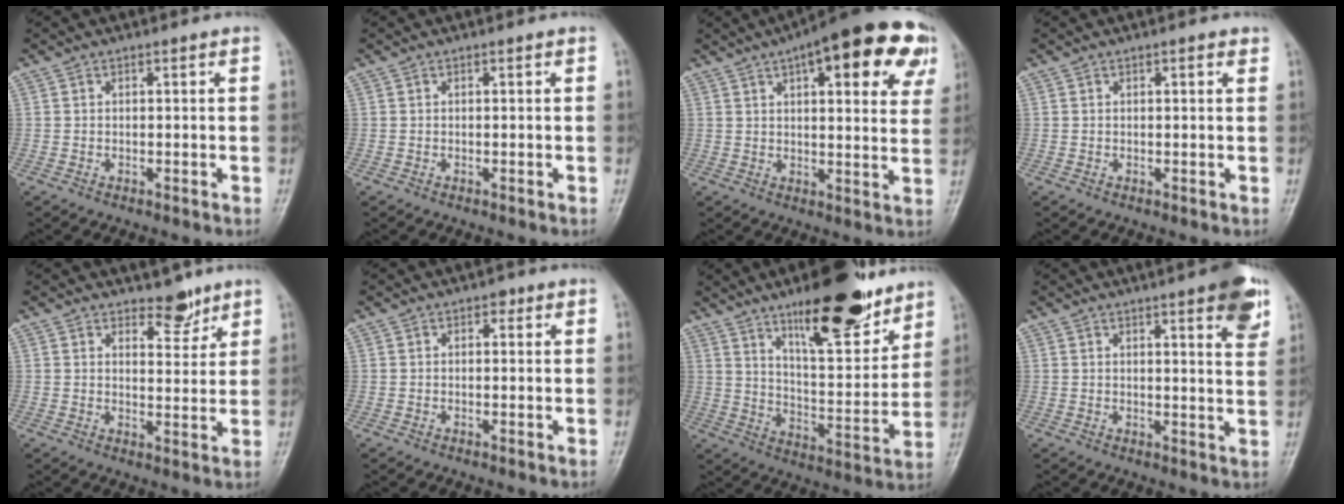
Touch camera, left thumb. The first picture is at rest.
{"total": 0.0}
{"total": 21.1, "force": [9.8, 7.5, 17.1], "torque": [-0.199, 0.000, 0.122]}
{"total": 1.2, "force": [0.7, 0.4, 0.8], "torque": [-0.011, -0.001, 0.007]}
{"total": 4.6, "force": [3.7, 2.2, 1.7], "torque": [0.002, -0.029, 0.056]}
{"total": 1.3, "force": [0.6, 0.9, 0.7], "torque": [0.003, 0.000, 0.003]}
{"total": 18.5, "force": [12.4, 5.8, 12.4], "torque": [-0.148, -0.075, 0.201]}
{"total": 8.7, "force": [4.8, 1.9, 7.0], "torque": [-0.072, -0.019, 0.055]}